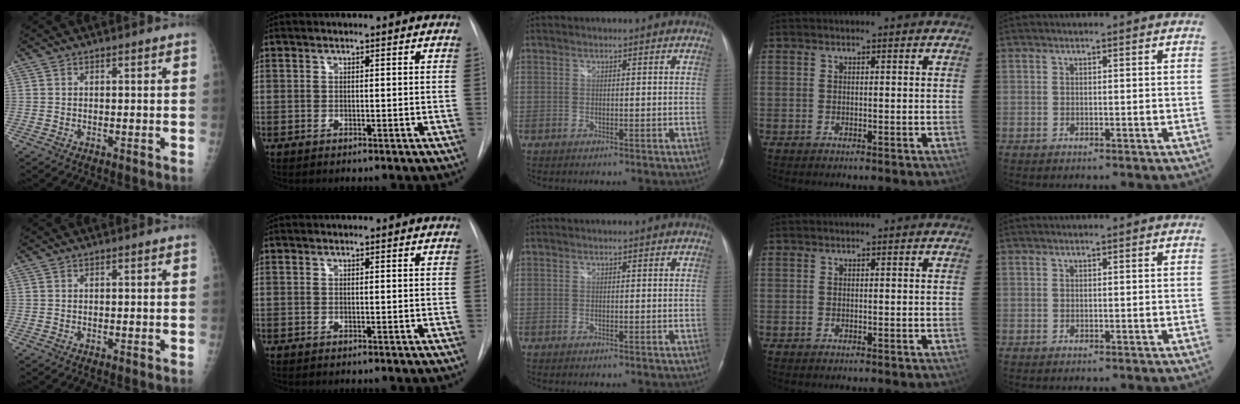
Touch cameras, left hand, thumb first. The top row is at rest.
{}